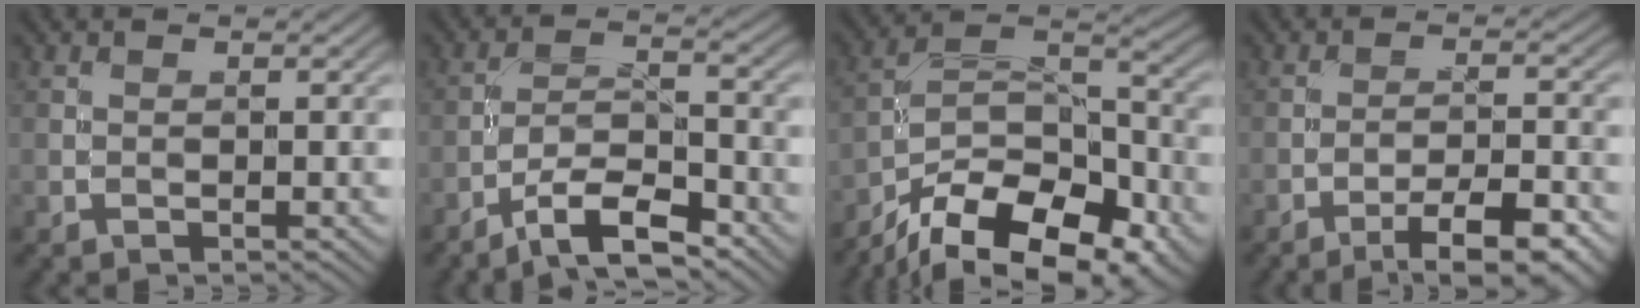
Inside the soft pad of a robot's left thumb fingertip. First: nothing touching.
{"total": 8.1, "force": [-5.9, 2.2, 5.0], "torque": [-0.082, 0.009, -0.116]}
{"total": 18.1, "force": [-13.2, 7.9, 9.5], "torque": [-0.175, -0.045, -0.197]}
{"total": 7.9, "force": [-5.3, 1.8, 5.6], "torque": [-0.092, 0.009, -0.077]}